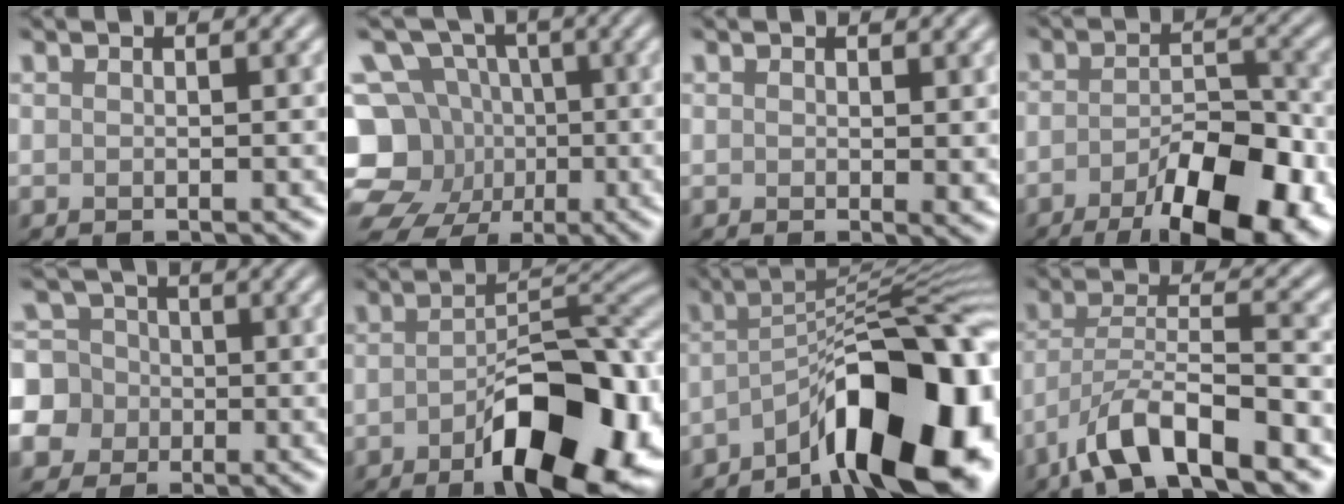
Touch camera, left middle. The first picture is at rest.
{"total": 12.9, "force": [-3.3, 11.8, 3.9], "torque": [-0.114, -0.003, -0.078]}
{"total": 1.4, "force": [0.5, 0.1, 1.3], "torque": [-0.017, -0.005, 0.011]}
{"total": 10.9, "force": [-5.9, 3.9, 8.2], "torque": [-0.129, -0.011, -0.084]}
{"total": 9.2, "force": [-2.7, 8.5, 1.8], "torque": [-0.059, -0.004, -0.079]}
{"total": 13.0, "force": [-5.8, 5.4, 10.3], "torque": [-0.149, -0.009, -0.082]}
{"total": 13.8, "force": [-6.9, 4.2, 11.3], "torque": [-0.148, 0.008, -0.109]}
{"total": 7.6, "force": [-5.4, 1.8, 5.1], "torque": [-0.090, 0.007, -0.094]}